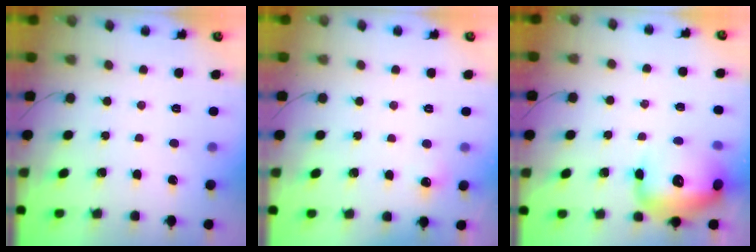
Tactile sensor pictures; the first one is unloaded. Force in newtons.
{"total": 4.6, "press": 4.4, "slide": 1.3}
{"total": 18.3, "press": 18.1, "slide": 2.9}